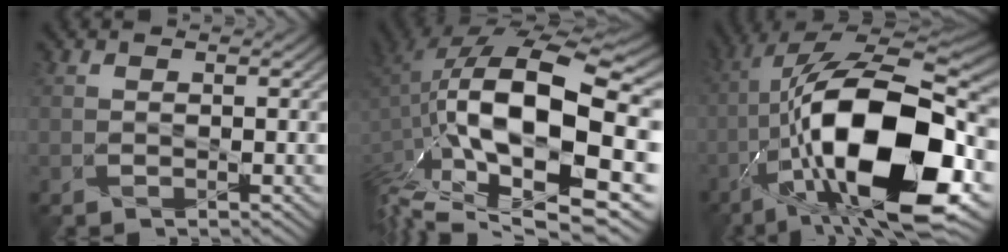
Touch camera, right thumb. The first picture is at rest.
{"total": 18.9, "force": [-1.3, 9.6, 16.3], "torque": [-0.324, -0.037, -0.008]}
{"total": 20.0, "force": [-5.6, 8.6, 17.1], "torque": [-0.320, 0.004, -0.095]}